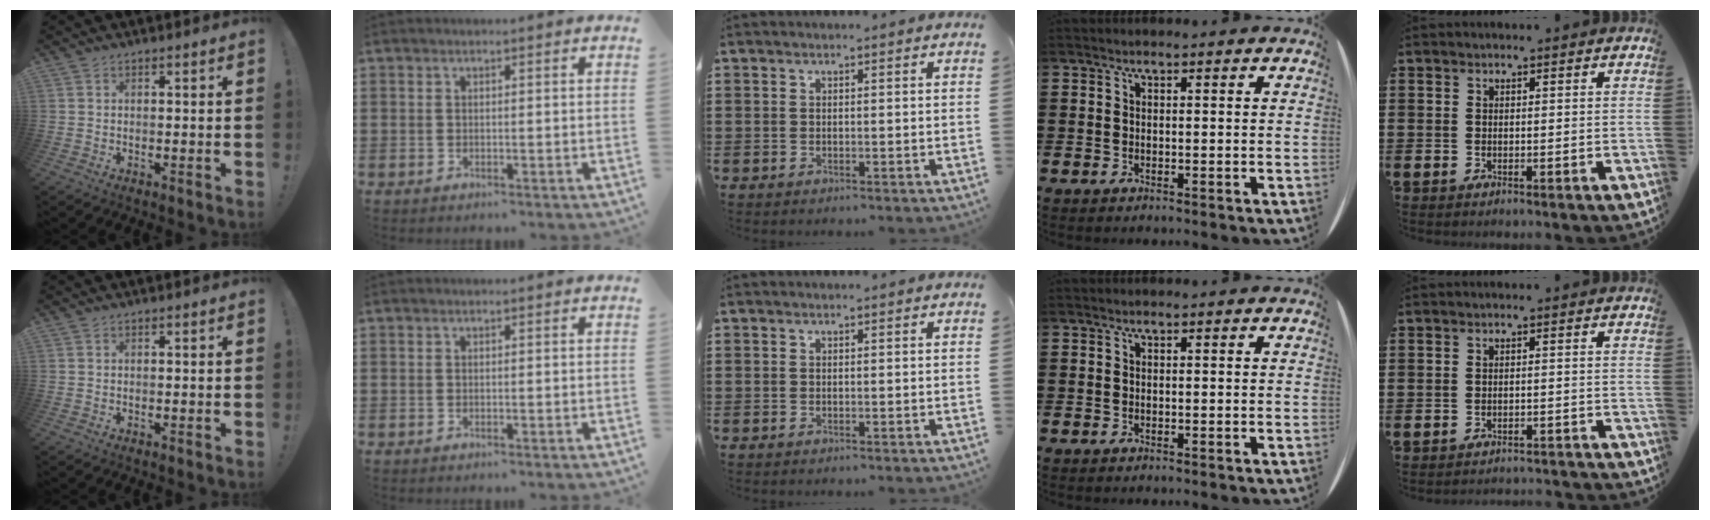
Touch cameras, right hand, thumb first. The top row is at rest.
{"little": {"total": 1.6, "force": [-1.6, -0.1, -0.1], "torque": [-0.003, 0.005, -0.034]}}